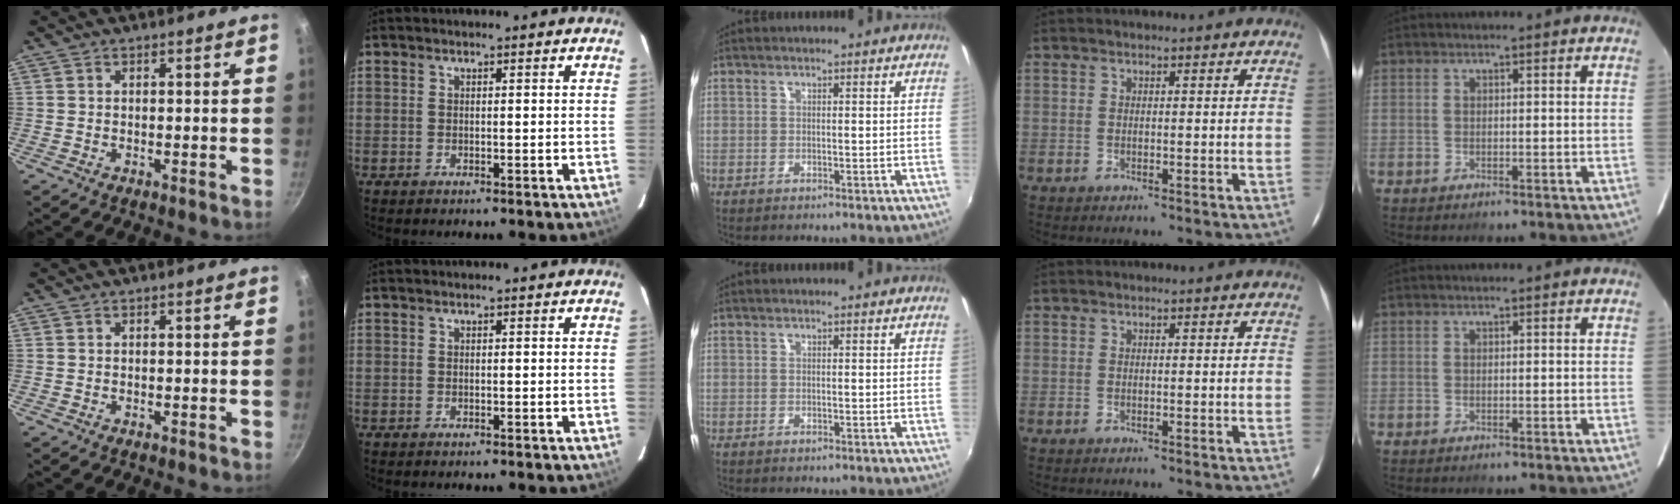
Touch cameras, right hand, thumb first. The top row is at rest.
{}